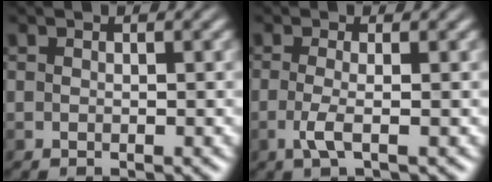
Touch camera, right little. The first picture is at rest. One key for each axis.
{"total": 1.9, "fx": -0.7, "fy": 0.2, "fz": 1.7, "tx": -0.045, "ty": -0.001, "tz": -0.016}